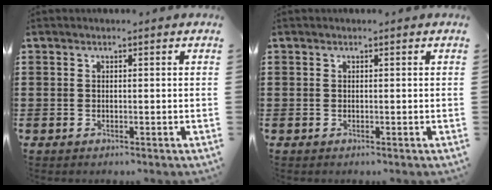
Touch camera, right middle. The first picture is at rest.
{"total": 0.0}